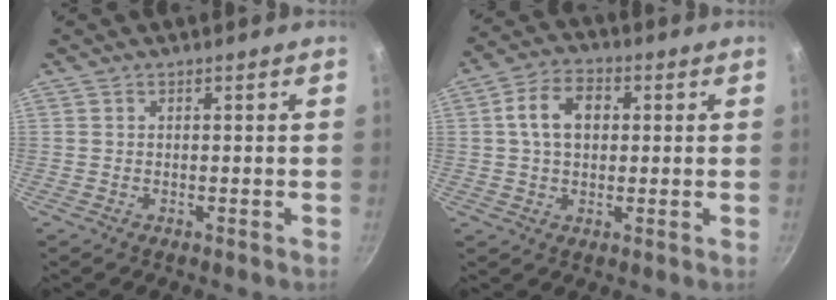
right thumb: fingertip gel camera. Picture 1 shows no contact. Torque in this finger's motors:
{"motor_torque": [0.10, 2.06, 0.74, -0.56, 0.04]}